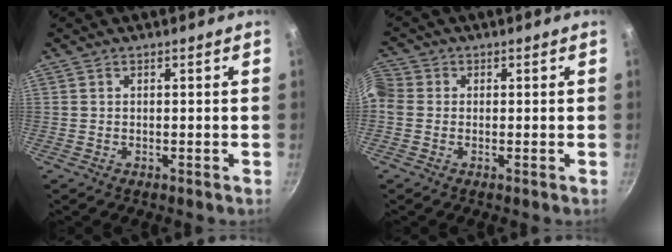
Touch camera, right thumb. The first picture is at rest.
{"total": 4.1, "force": [-0.5, 3.5, 1.9], "torque": [-0.045, 0.010, -0.025]}